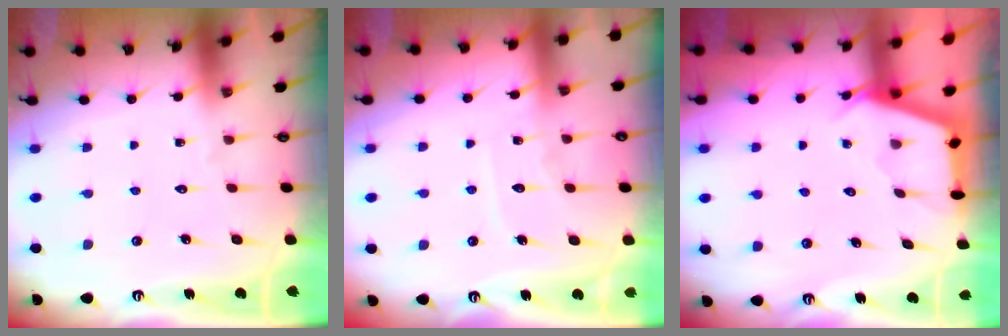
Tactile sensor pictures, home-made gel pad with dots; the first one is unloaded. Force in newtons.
{"total": 6.9, "press": 6.8, "slide": 0.7}
{"total": 2.6, "press": 2.6, "slide": 0.3}